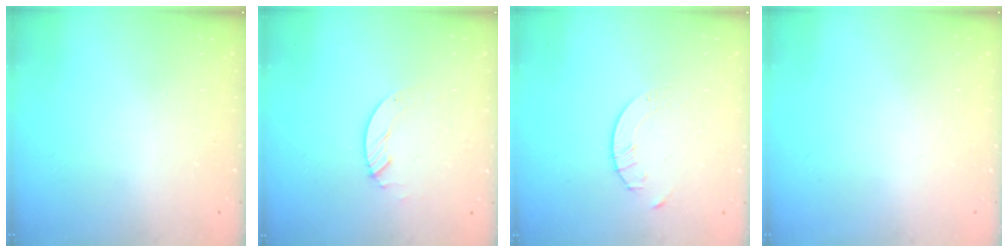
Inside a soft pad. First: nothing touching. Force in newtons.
{"total": 2.4, "press": 2.4, "slide": 0.2}
{"total": 1.7, "press": 1.7, "slide": 0.2}
{"total": 0.0}